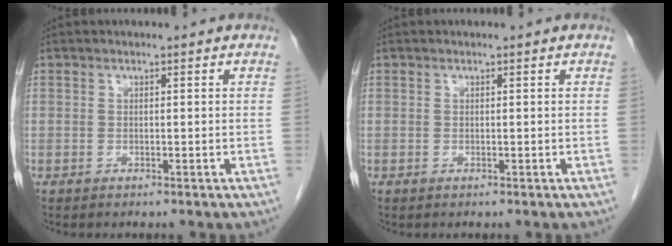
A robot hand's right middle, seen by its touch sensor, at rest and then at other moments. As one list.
[{"total": 0.0}]